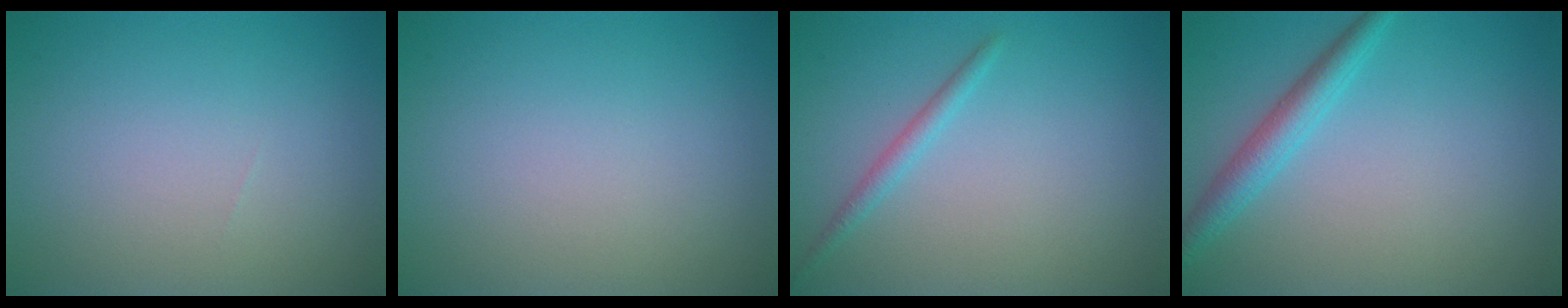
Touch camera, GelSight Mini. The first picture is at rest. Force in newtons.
{"total": 0.0}
{"total": 1.3, "press": 1.3, "slide": 0.0}
{"total": 2.8, "press": 2.8, "slide": 0.1}